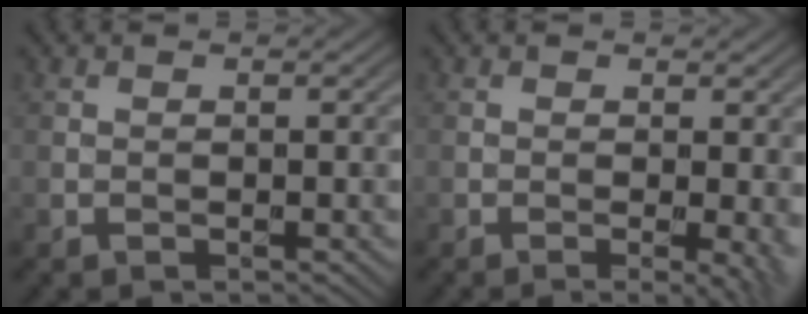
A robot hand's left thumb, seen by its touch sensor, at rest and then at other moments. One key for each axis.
{"total": 4.1, "fx": -0.7, "fy": 1.0, "fz": 3.9, "tx": -0.055, "ty": -0.007, "tz": -0.008}